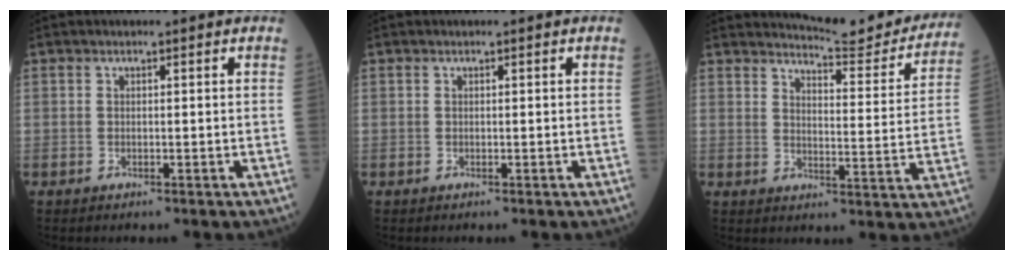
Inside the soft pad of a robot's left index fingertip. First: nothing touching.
{"total": 0.0}
{"total": 14.2, "force": [13.8, 1.1, 2.9], "torque": [-0.034, -0.057, 0.158]}